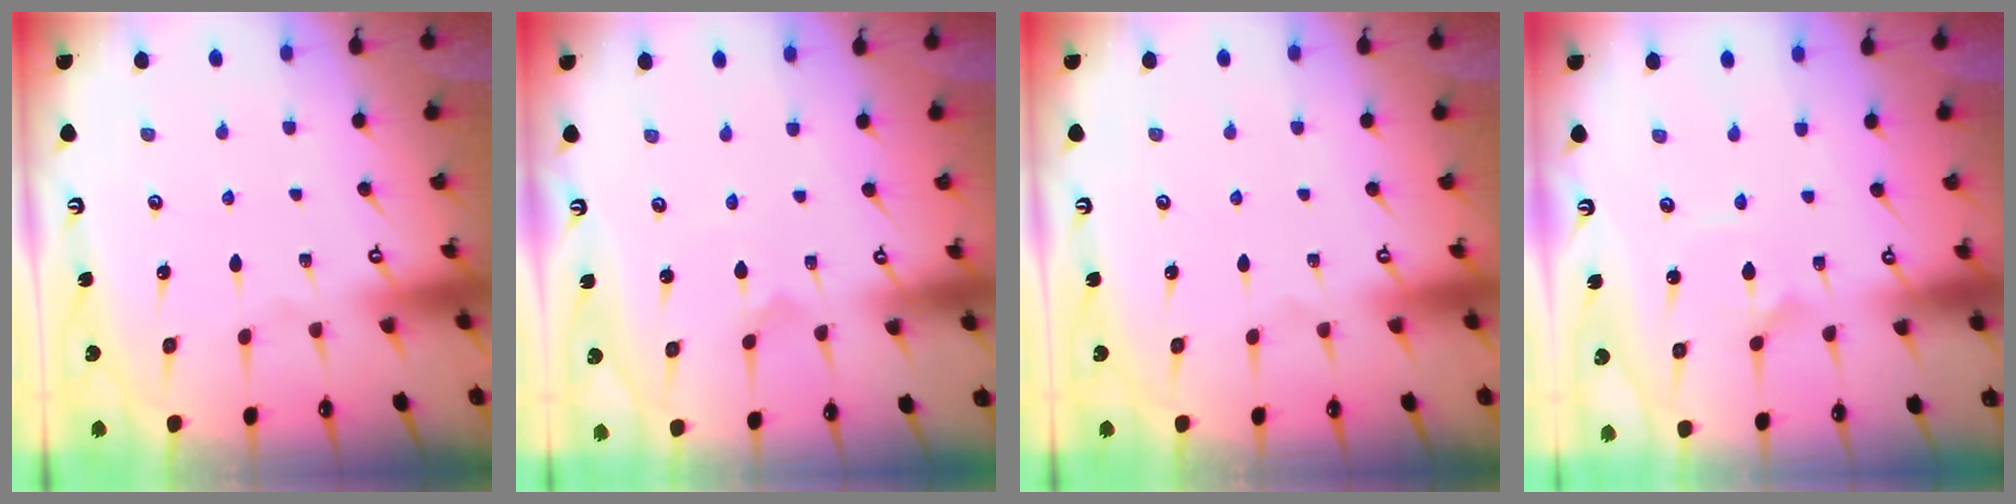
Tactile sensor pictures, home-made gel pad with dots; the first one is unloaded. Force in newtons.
{"total": 0.0}
{"total": 0.0}
{"total": 2.2, "press": 2.2, "slide": 0.4}